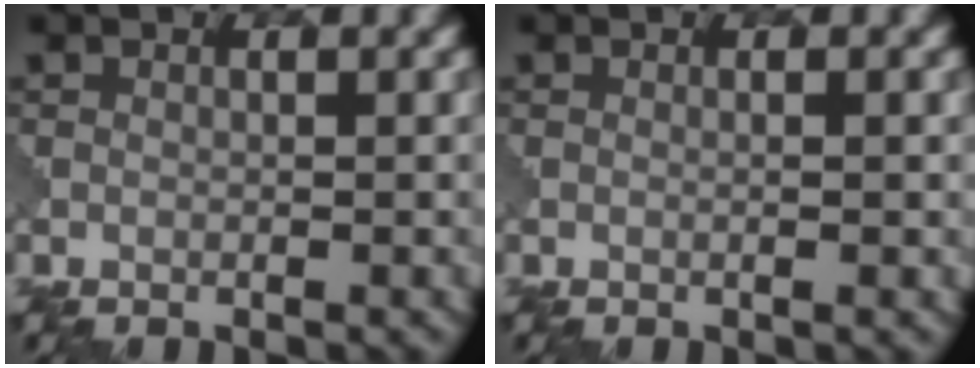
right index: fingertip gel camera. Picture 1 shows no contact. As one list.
[{"total": 1.4, "force": [0.0, 0.6, 1.2], "torque": [0.003, 0.010, -0.013]}]